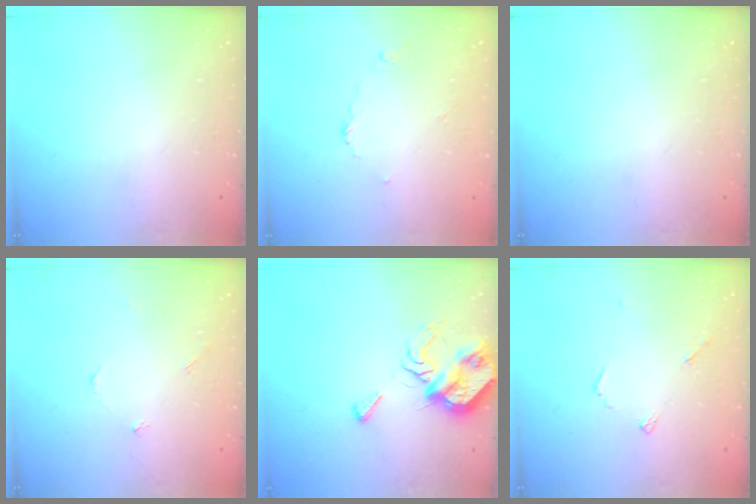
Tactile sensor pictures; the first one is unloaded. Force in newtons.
{"total": 3.4, "press": 3.4, "slide": 0.4}
{"total": 0.0}
{"total": 1.8, "press": 1.8, "slide": 0.2}
{"total": 10.4, "press": 10.3, "slide": 1.3}
{"total": 4.2, "press": 4.2, "slide": 0.4}